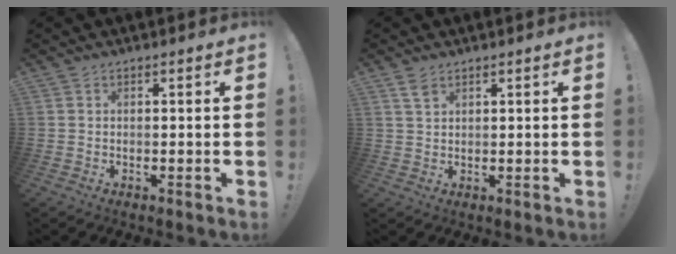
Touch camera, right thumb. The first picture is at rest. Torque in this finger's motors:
{"motor_torque": [0.41, 0.64, 0.22, -0.01, -0.01]}